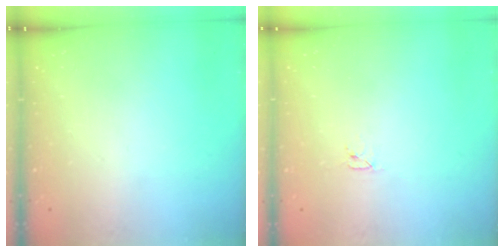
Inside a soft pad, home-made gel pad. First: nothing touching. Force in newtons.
{"total": 2.6, "press": 2.6, "slide": 0.3}